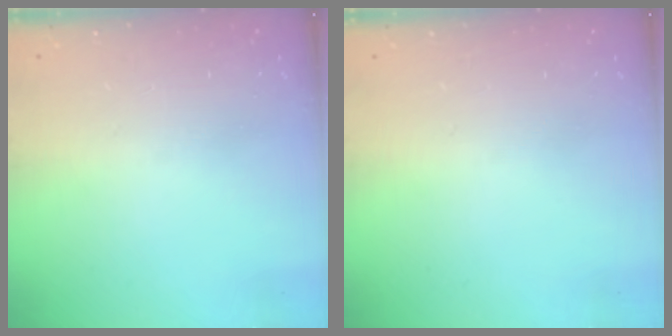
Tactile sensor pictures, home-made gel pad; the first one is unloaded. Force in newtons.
{"total": 0.0}